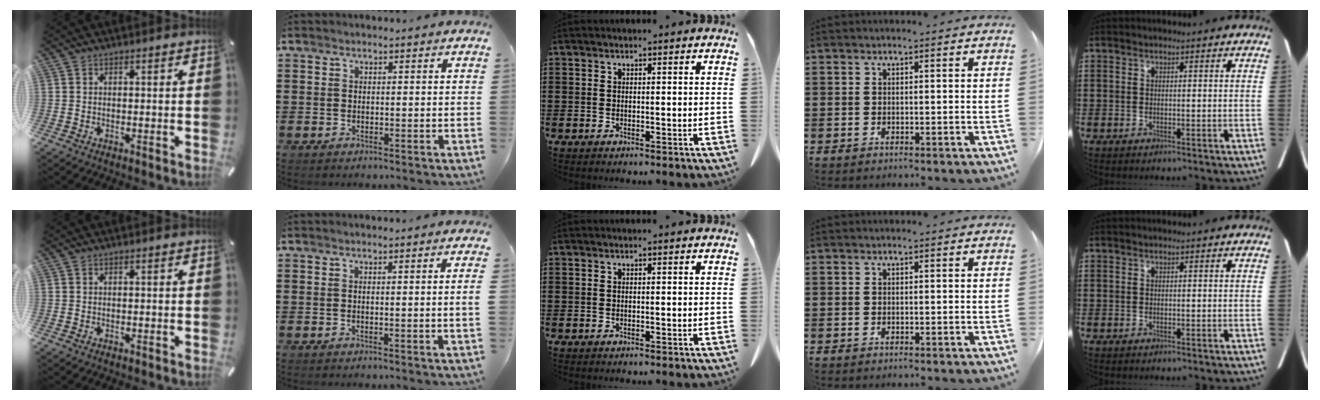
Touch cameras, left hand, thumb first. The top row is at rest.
{"thumb": {"total": 0.6, "force": [-0.5, 0.2, 0.2], "torque": [-0.005, 0.000, -0.011]}, "index": {"total": 1.1, "force": [0.0, -0.5, 1.0], "torque": [-0.016, -0.006, -0.003]}}